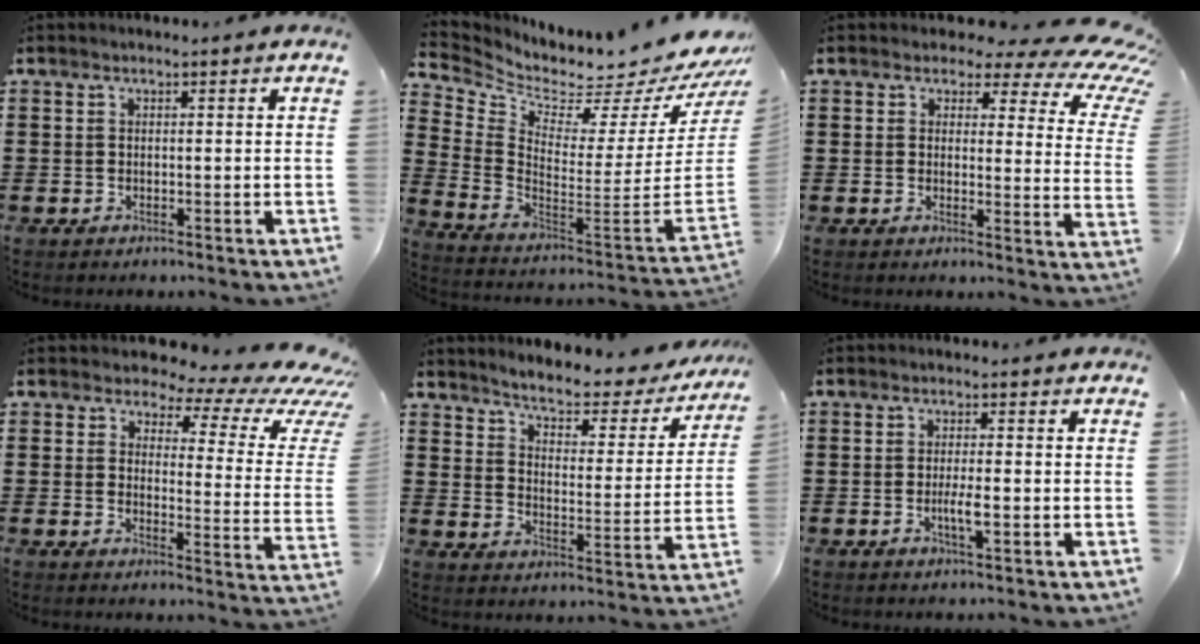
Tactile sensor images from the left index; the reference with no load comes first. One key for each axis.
{"total": 1.9, "fx": 1.3, "fy": 0.9, "fz": 1.1, "tx": -0.035, "ty": -0.056, "tz": 0.006}
{"total": 5.1, "fx": 3.5, "fy": 2.5, "fz": 2.8, "tx": -0.050, "ty": -0.019, "tz": 0.053}
{"total": 5.1, "fx": 3.5, "fy": 2.2, "fz": 3.0, "tx": -0.063, "ty": -0.024, "tz": 0.053}
{"total": 3.8, "fx": 3.5, "fy": 0.5, "fz": 1.3, "tx": -0.047, "ty": -0.028, "tz": 0.049}
{"total": 2.9, "fx": -0.7, "fy": 0.4, "fz": 2.8, "tx": -0.050, "ty": -0.001, "tz": -0.011}